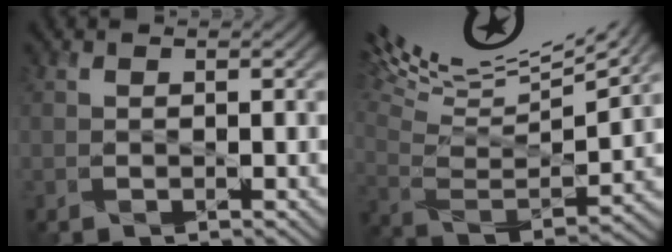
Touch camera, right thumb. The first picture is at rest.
{"total": 17.9, "force": [11.9, 4.7, 12.5], "torque": [-0.263, 0.027, 0.178]}